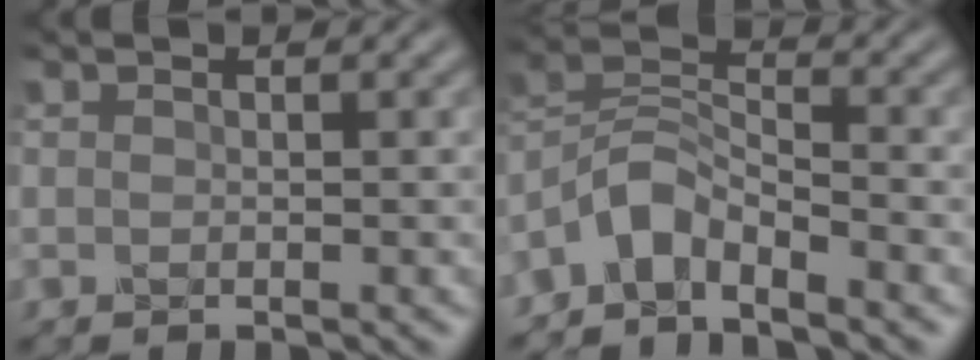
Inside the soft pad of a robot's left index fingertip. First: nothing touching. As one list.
[{"total": 3.9, "force": [-3.2, 1.3, 1.7], "torque": [-0.032, 0.010, -0.078]}]